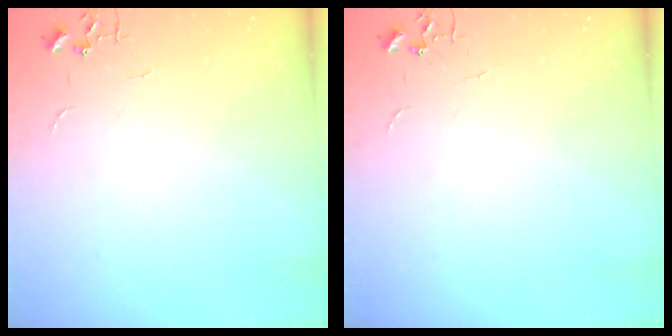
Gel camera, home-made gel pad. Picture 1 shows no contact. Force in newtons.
{"total": 0.0}